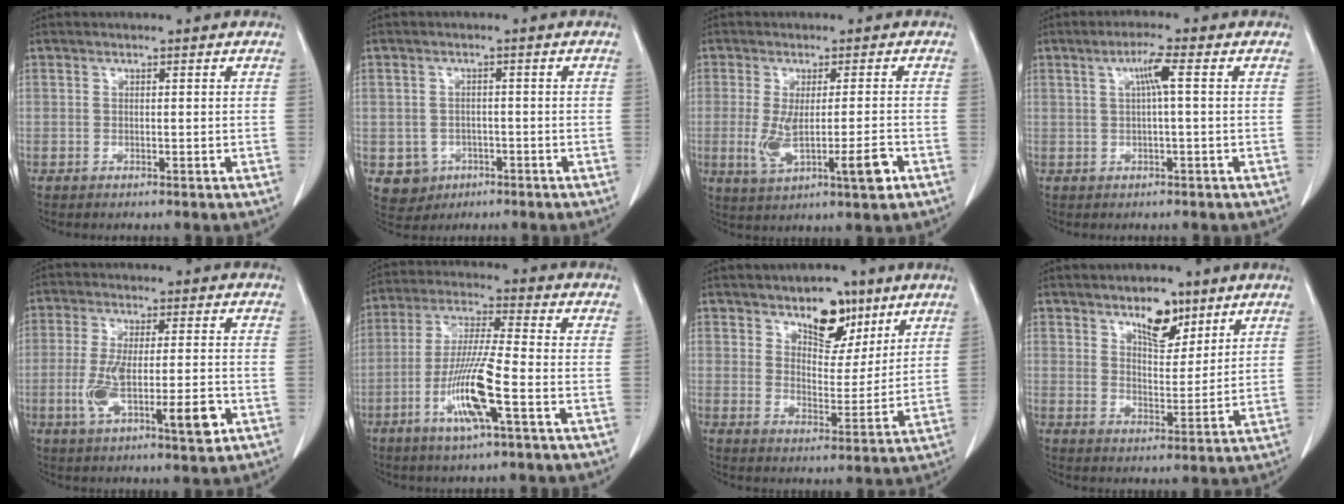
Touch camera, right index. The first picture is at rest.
{"total": 4.5, "force": [-1.6, 4.2, 0.5], "torque": [-0.006, 0.009, -0.016]}
{"total": 8.5, "force": [-2.4, 1.1, 8.1], "torque": [-0.137, -0.011, -0.032]}
{"total": 3.5, "force": [0.7, -0.4, 3.4], "torque": [-0.063, 0.007, 0.014]}
{"total": 11.0, "force": [-3.3, 2.0, 10.3], "torque": [-0.182, -0.005, -0.049]}
{"total": 11.2, "force": [-4.1, 0.2, 10.4], "torque": [-0.207, -0.010, -0.079]}
{"total": 8.4, "force": [5.4, 4.4, 4.7], "torque": [-0.064, -0.001, 0.088]}
{"total": 6.8, "force": [4.5, 3.0, 4.1], "torque": [-0.063, -0.002, 0.077]}